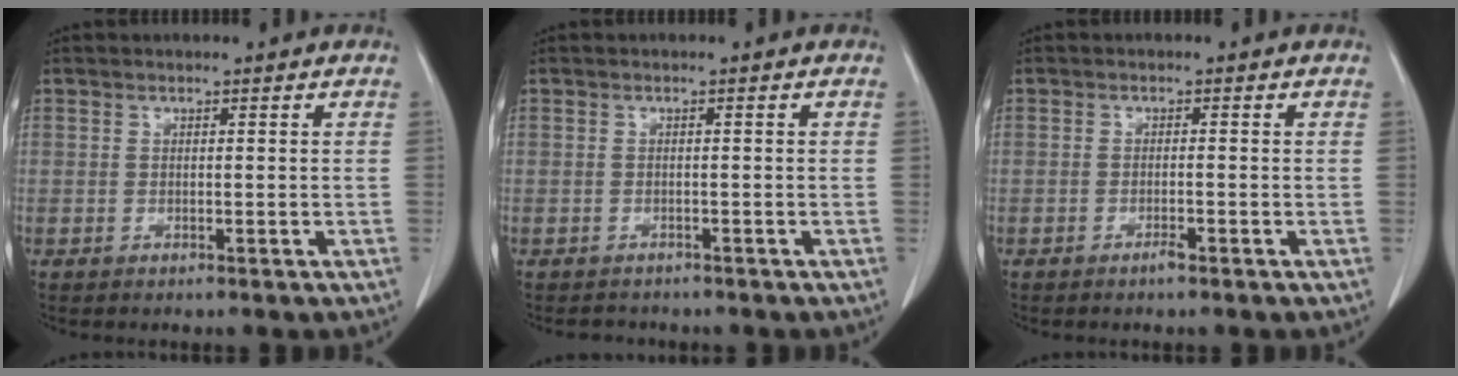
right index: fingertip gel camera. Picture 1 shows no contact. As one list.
[{"total": 1.9, "force": [-1.6, 1.0, 0.2], "torque": [-0.011, -0.001, -0.023]}, {"total": 1.2, "force": [-0.9, 0.0, 0.8], "torque": [-0.017, -0.001, -0.015]}]